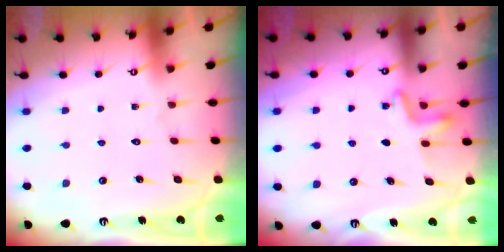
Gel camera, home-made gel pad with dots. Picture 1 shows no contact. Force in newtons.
{"total": 3.2, "press": 3.2, "slide": 0.4}